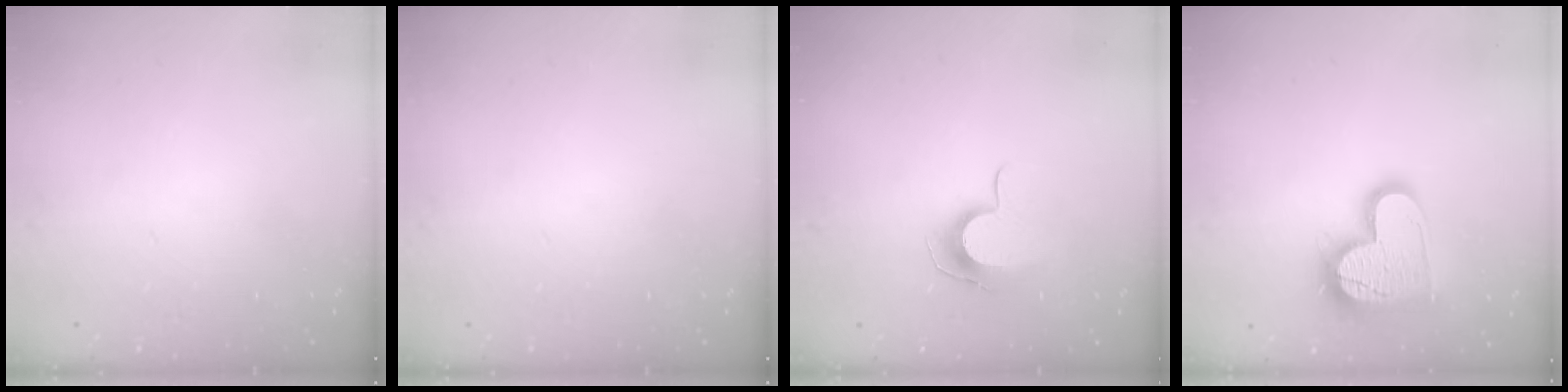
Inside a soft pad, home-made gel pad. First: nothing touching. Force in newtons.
{"total": 0.0}
{"total": 8.4, "press": 8.3, "slide": 0.7}
{"total": 16.6, "press": 16.5, "slide": 1.6}